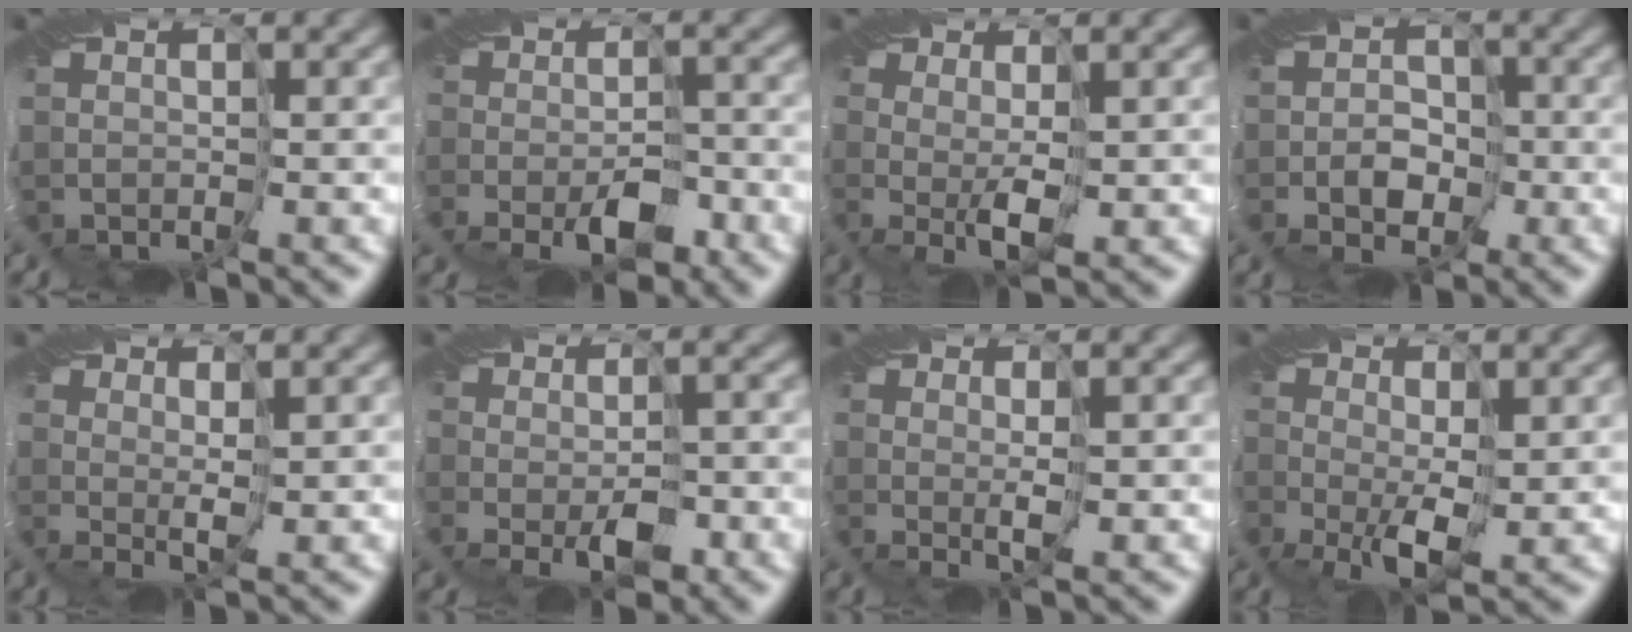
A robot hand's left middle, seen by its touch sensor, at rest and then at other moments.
{"total": 1.8, "force": [-1.6, 0.3, 0.7], "torque": [-0.002, -0.005, -0.026]}
{"total": 1.3, "force": [0.5, -1.0, 0.7], "torque": [-0.015, -0.003, 0.011]}
{"total": 2.6, "force": [-1.5, 1.9, 1.0], "torque": [0.007, 0.004, -0.031]}
{"total": 1.8, "force": [1.2, -1.3, -0.4], "torque": [0.002, -0.002, 0.025]}
{"total": 1.1, "force": [-0.9, -0.2, 0.6], "torque": [-0.003, -0.003, -0.013]}
{"total": 1.6, "force": [0.7, -1.4, -0.2], "torque": [-0.001, -0.004, 0.015]}
{"total": 0.6, "force": [0.3, 0.0, 0.6], "torque": [-0.012, -0.004, 0.010]}